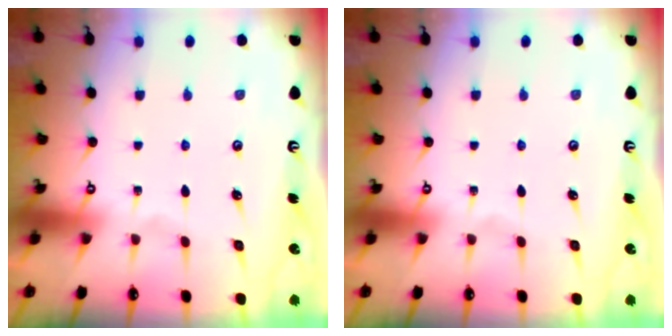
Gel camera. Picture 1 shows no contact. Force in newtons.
{"total": 0.0}